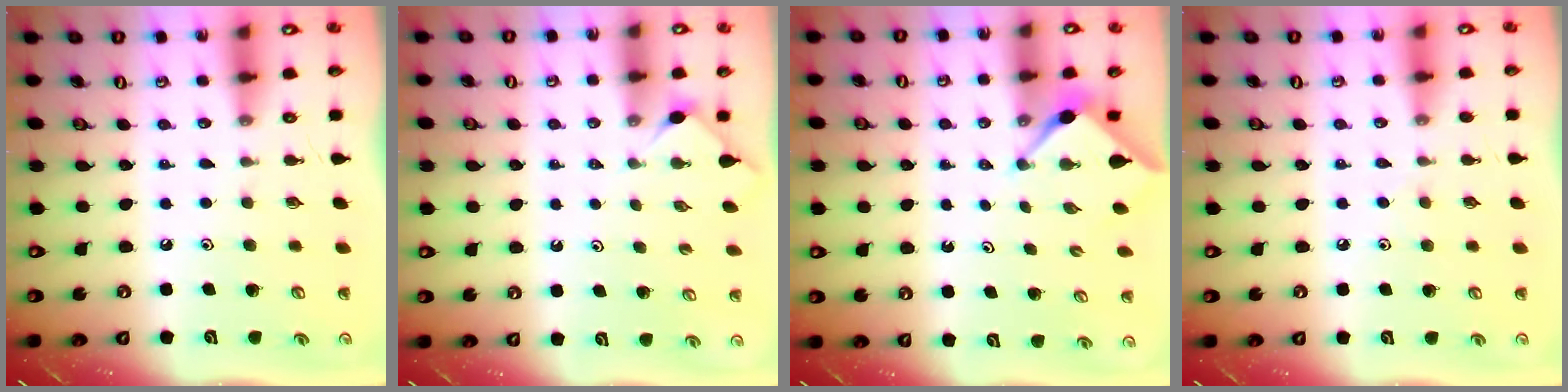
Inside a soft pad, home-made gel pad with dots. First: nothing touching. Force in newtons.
{"total": 1.7, "press": 1.6, "slide": 0.5}
{"total": 3.1, "press": 3.1, "slide": 0.2}
{"total": 3.4, "press": 3.3, "slide": 0.6}